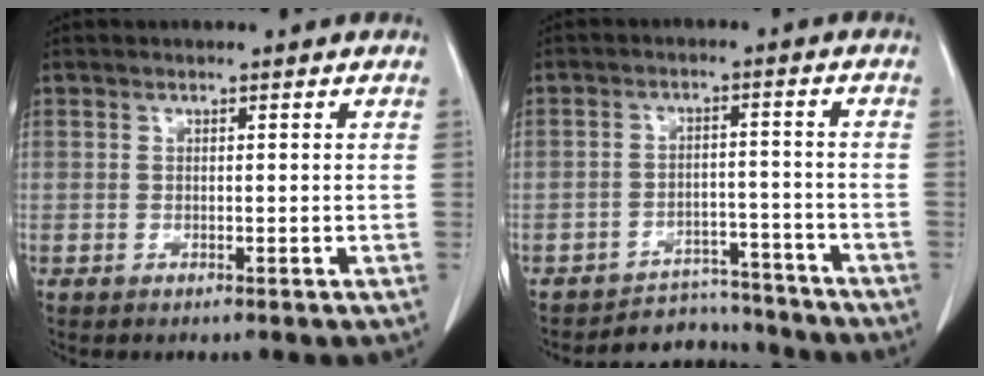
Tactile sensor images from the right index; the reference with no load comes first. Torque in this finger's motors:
{"motor_torque": [-0.82, -0.14, -0.59, -0.20]}